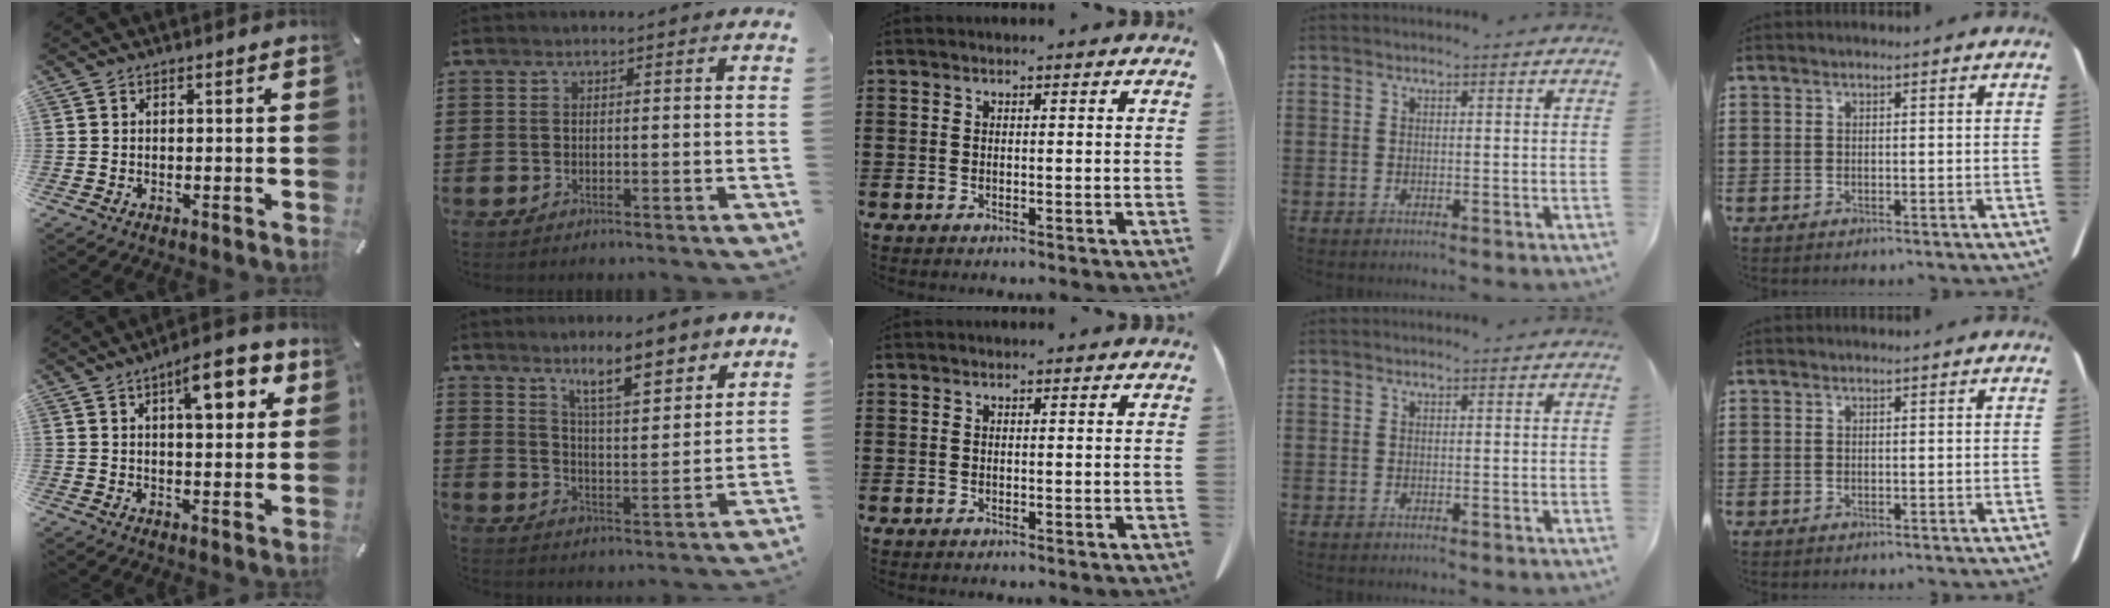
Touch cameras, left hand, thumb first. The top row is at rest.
{"thumb": {"total": 10.2, "force": [4.6, 4.2, 8.2], "torque": [-0.101, -0.017, 0.067]}, "index": {"total": 8.5, "force": [6.9, 1.5, 4.9], "torque": [-0.080, -0.034, 0.115]}}